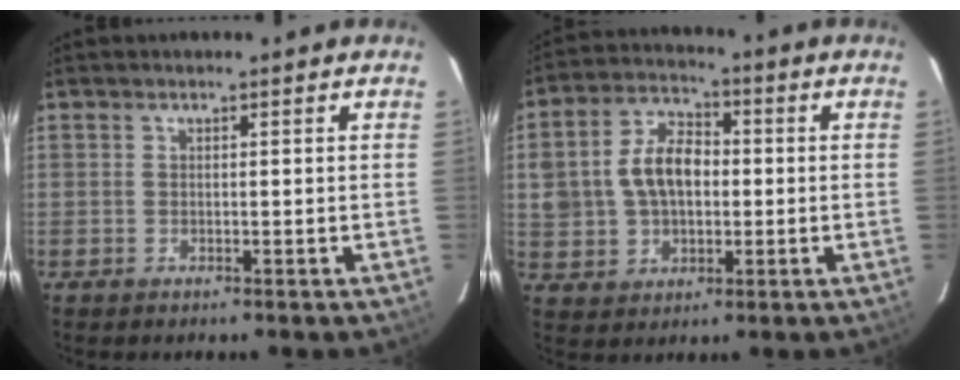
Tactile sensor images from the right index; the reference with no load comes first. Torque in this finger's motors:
{"motor_torque": [0.37, -0.07, 0.70, 0.13]}